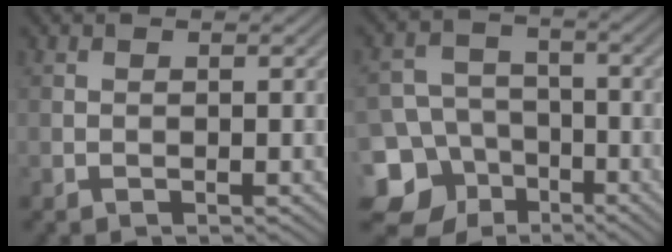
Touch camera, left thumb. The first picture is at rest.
{"total": 12.1, "force": [-6.0, 9.9, 3.6], "torque": [-0.097, -0.032, -0.120]}